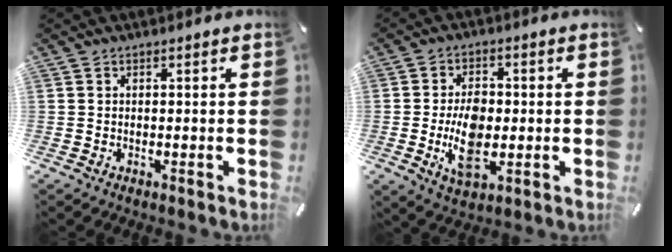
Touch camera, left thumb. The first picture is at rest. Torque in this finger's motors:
{"motor_torque": [0.40, 1.96, 0.83, -0.53, 0.46]}